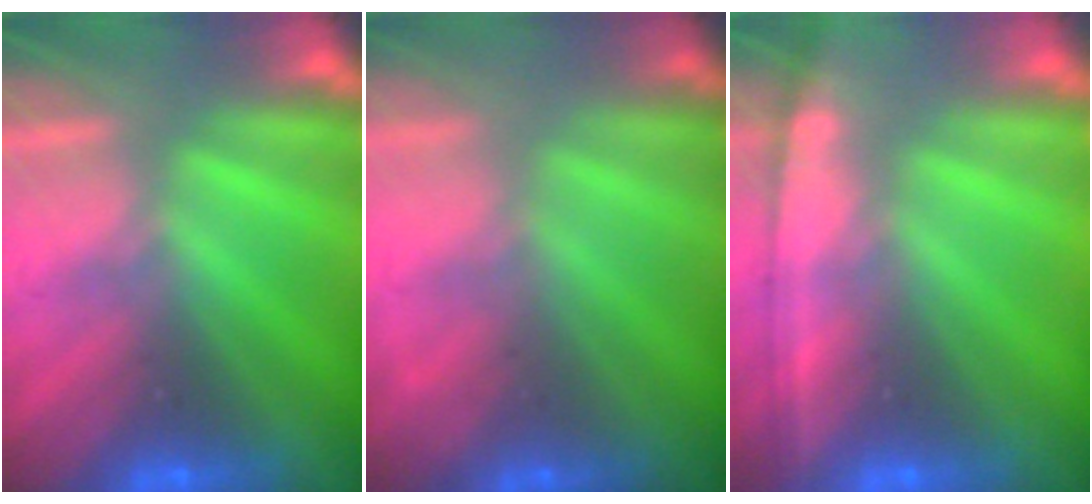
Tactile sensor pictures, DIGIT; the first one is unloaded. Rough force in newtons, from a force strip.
{"total": 1.7}
{"total": 1.3}